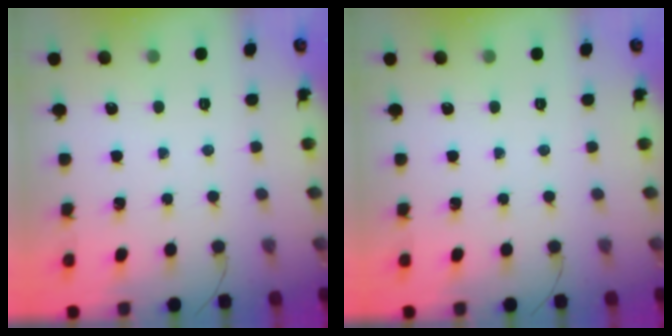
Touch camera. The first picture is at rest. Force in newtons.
{"total": 0.0}